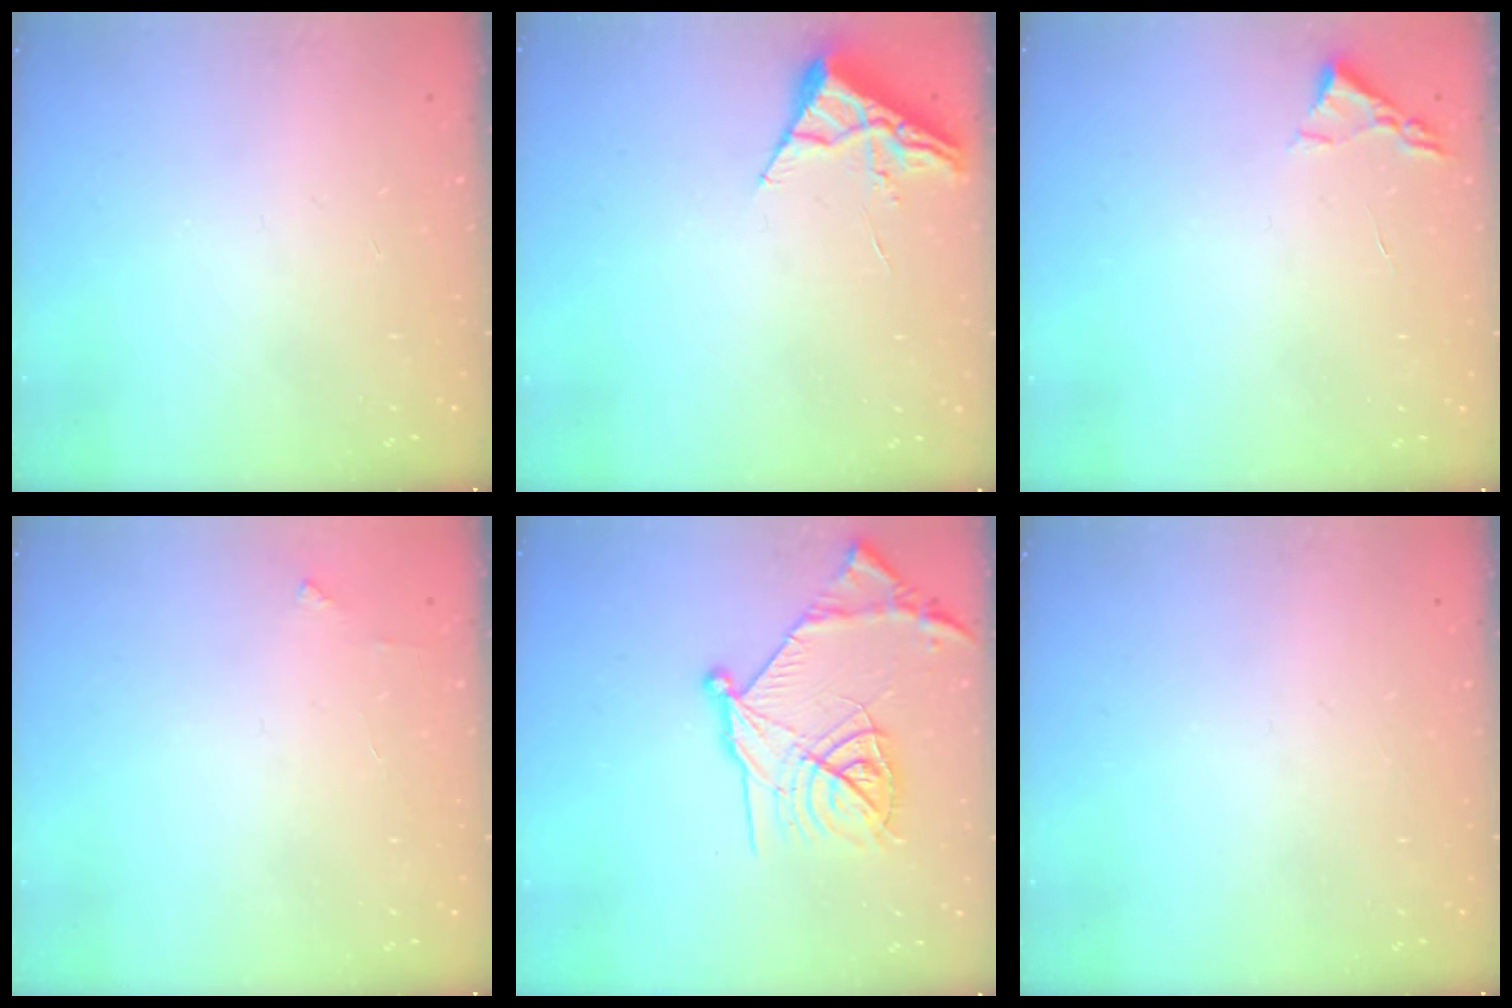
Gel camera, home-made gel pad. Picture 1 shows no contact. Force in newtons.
{"total": 3.7, "press": 3.6, "slide": 0.5}
{"total": 2.4, "press": 2.3, "slide": 0.3}
{"total": 2.6, "press": 2.6, "slide": 0.2}
{"total": 18.5, "press": 18.4, "slide": 1.6}
{"total": 0.0}